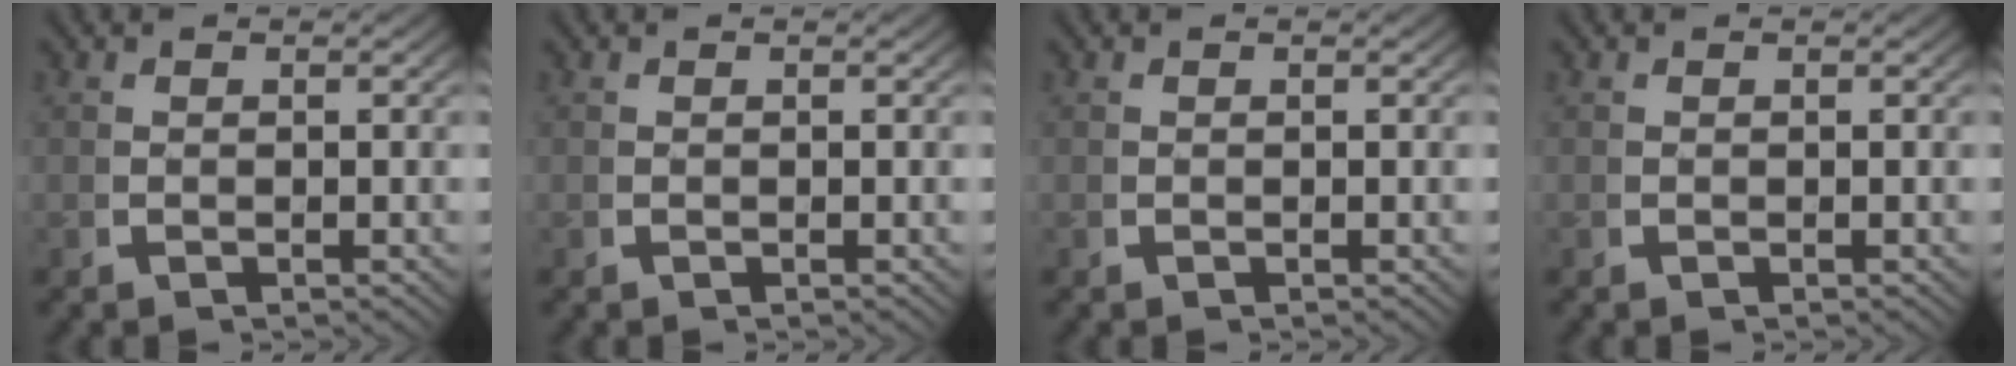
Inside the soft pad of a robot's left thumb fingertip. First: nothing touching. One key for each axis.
{"total": 0.0}
{"total": 0.0}
{"total": 0.0}